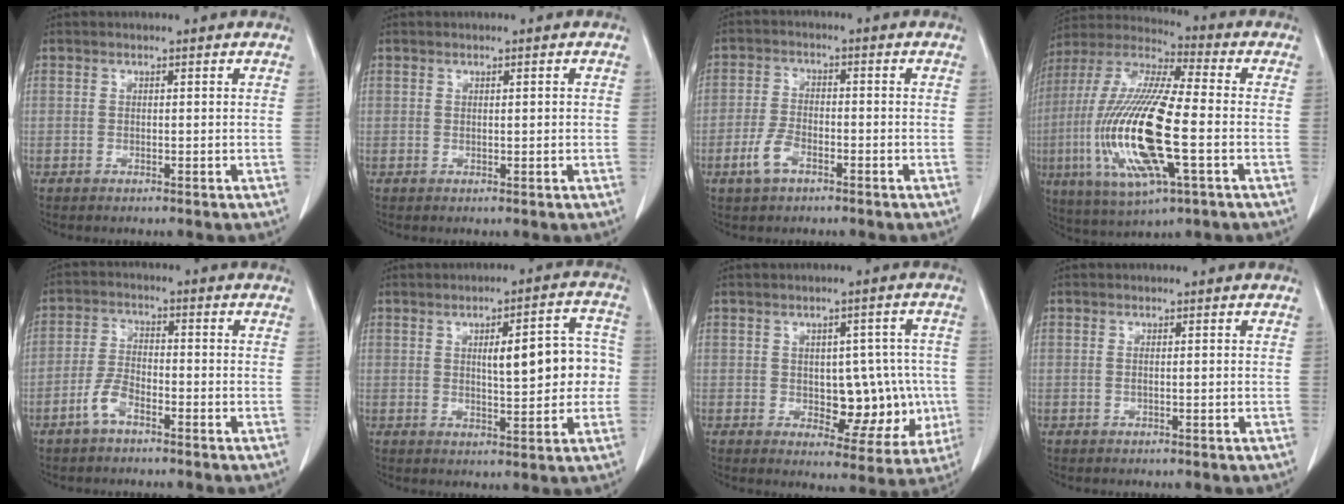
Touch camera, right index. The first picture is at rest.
{"total": 0.6, "force": [0.1, 0.1, 0.6], "torque": [-0.011, 0.000, 0.003]}
{"total": 4.6, "force": [-2.5, 2.1, 3.2], "torque": [-0.073, 0.001, -0.046]}
{"total": 20.6, "force": [-4.0, 3.5, 19.9], "torque": [-0.429, -0.015, -0.071]}
{"total": 4.4, "force": [-2.8, 1.7, 3.0], "torque": [-0.068, 0.006, -0.054]}
{"total": 9.8, "force": [0.6, 2.9, 9.3], "torque": [-0.122, 0.026, 0.013]}
{"total": 10.0, "force": [-1.1, 5.6, 8.2], "torque": [-0.079, 0.019, 0.000]}
{"total": 0.6, "force": [0.0, 0.1, 0.6], "torque": [-0.014, -0.001, 0.002]}